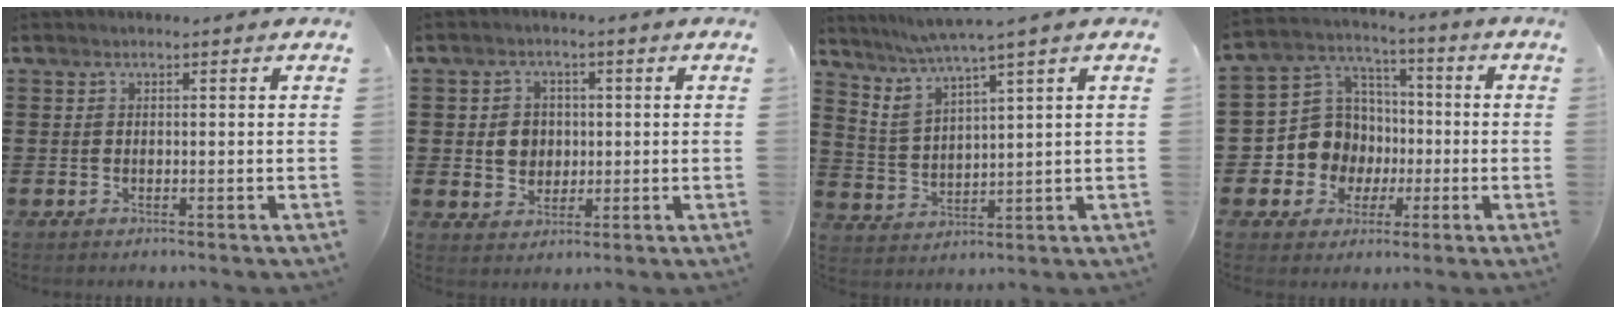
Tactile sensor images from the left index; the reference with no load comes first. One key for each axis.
{"total": 4.1, "fx": 0.1, "fy": 3.7, "fz": 1.8, "tx": -0.041, "ty": 0.007, "tz": -0.003}
{"total": 4.8, "fx": 3.9, "fy": -0.5, "fz": 2.8, "tx": -0.064, "ty": -0.020, "tz": 0.064}
{"total": 9.9, "fx": -1.1, "fy": 9.6, "fz": 2.1, "tx": -0.092, "ty": 0.008, "tz": -0.014}